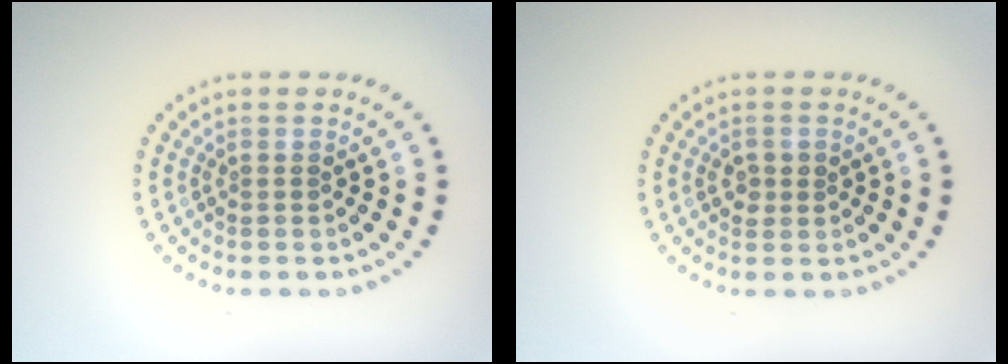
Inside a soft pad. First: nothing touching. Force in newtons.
{"total": 1.3, "press": 1.3, "slide": 0.1}